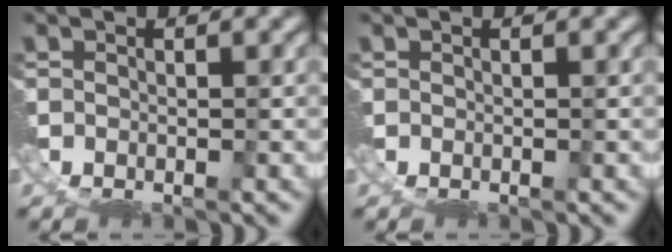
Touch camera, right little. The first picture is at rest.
{"total": 0.0}